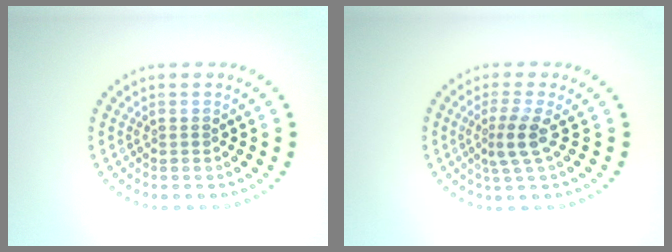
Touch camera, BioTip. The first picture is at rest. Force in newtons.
{"total": 2.5, "press": 1.8, "slide": 1.6}